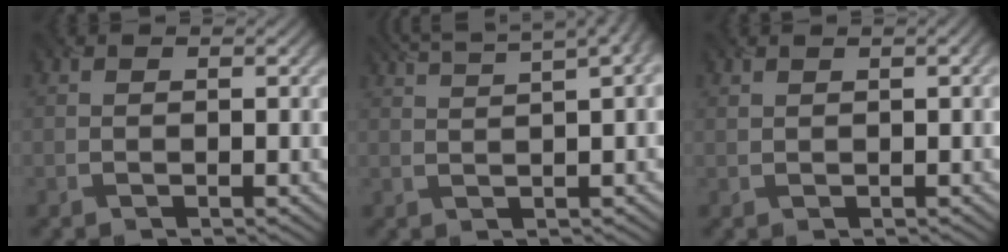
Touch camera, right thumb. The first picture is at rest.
{"total": 8.9, "force": [5.7, 1.9, 6.5], "torque": [-0.084, 0.048, 0.061]}
{"total": 1.1, "force": [0.7, 0.2, 0.8], "torque": [-0.016, 0.003, 0.019]}